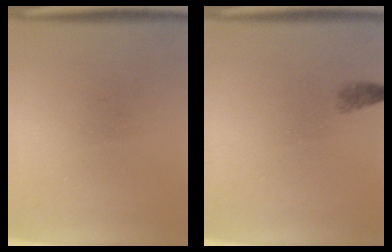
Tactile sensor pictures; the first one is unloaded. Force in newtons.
{"total": 1.3}